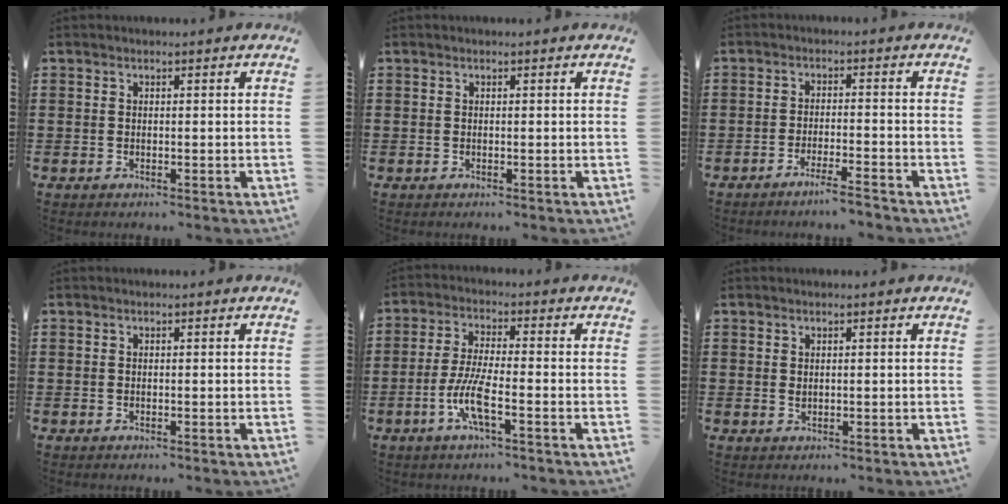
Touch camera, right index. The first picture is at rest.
{"total": 0.0}
{"total": 3.5, "force": [-3.1, -0.2, 1.6], "torque": [-0.025, 0.001, -0.058]}
{"total": 0.0}
{"total": 6.9, "force": [-3.0, 1.0, 6.2], "torque": [-0.143, -0.019, -0.062]}
{"total": 0.7, "force": [0.4, 0.5, 0.4], "torque": [-0.009, 0.003, 0.007]}